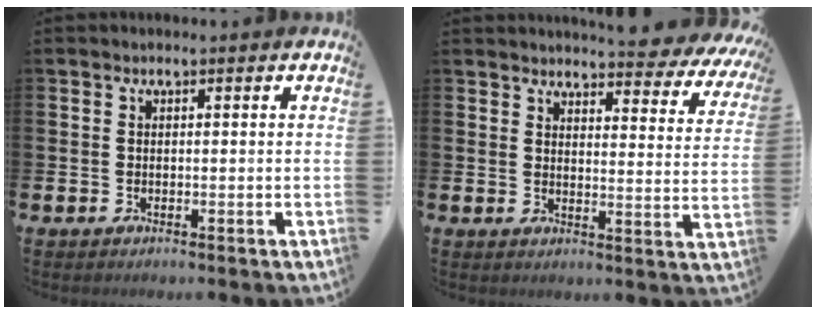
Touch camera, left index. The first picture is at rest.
{"total": 4.9, "force": [4.8, 0.4, 1.0], "torque": [-0.017, -0.044, 0.077]}